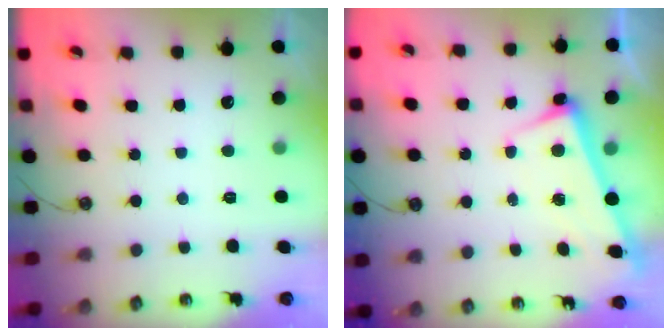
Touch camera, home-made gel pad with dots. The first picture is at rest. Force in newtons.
{"total": 2.6, "press": 2.5, "slide": 0.7}